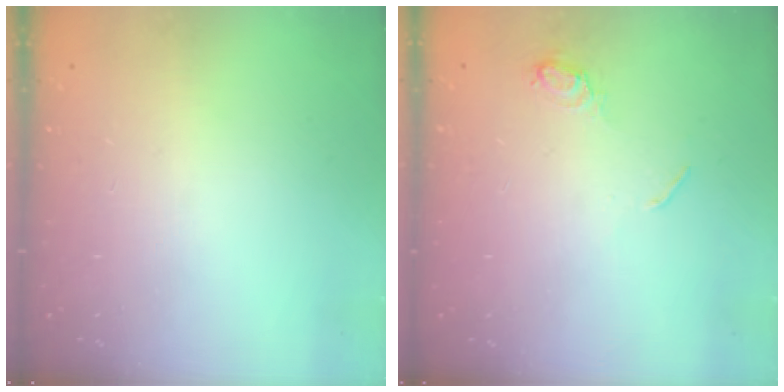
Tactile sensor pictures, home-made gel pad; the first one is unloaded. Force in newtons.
{"total": 6.0, "press": 6.0, "slide": 0.7}